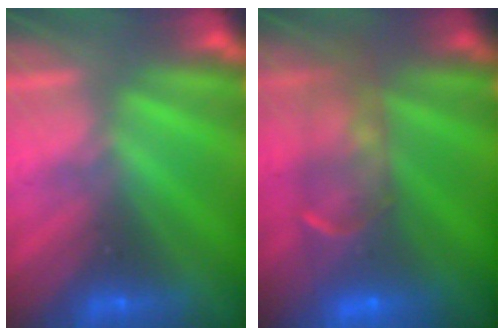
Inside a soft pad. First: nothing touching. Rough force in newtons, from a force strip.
{"total": 6.1}